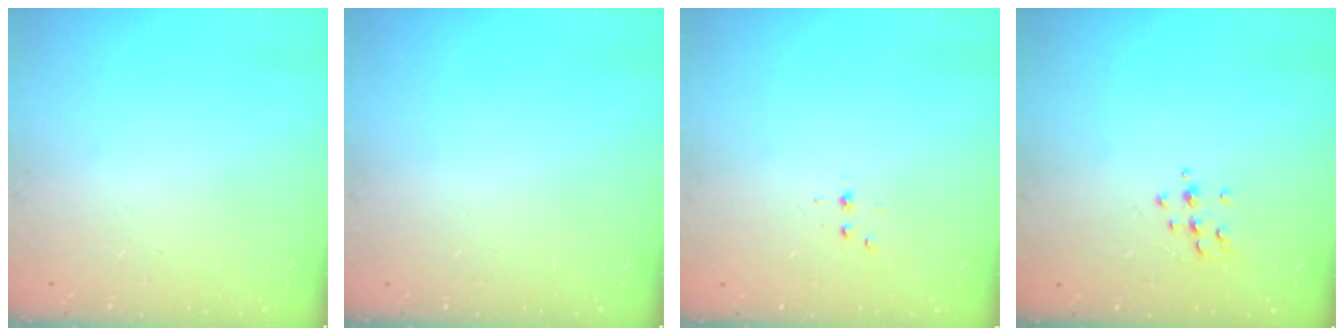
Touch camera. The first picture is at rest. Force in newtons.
{"total": 0.0}
{"total": 2.3, "press": 2.3, "slide": 0.3}
{"total": 6.3, "press": 6.2, "slide": 0.9}